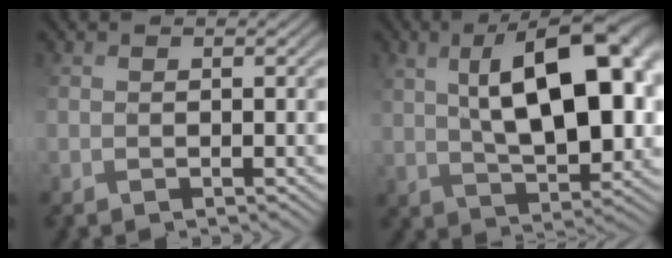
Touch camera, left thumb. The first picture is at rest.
{"total": 13.0, "force": [4.1, 6.2, 10.7], "torque": [-0.142, 0.023, 0.069]}